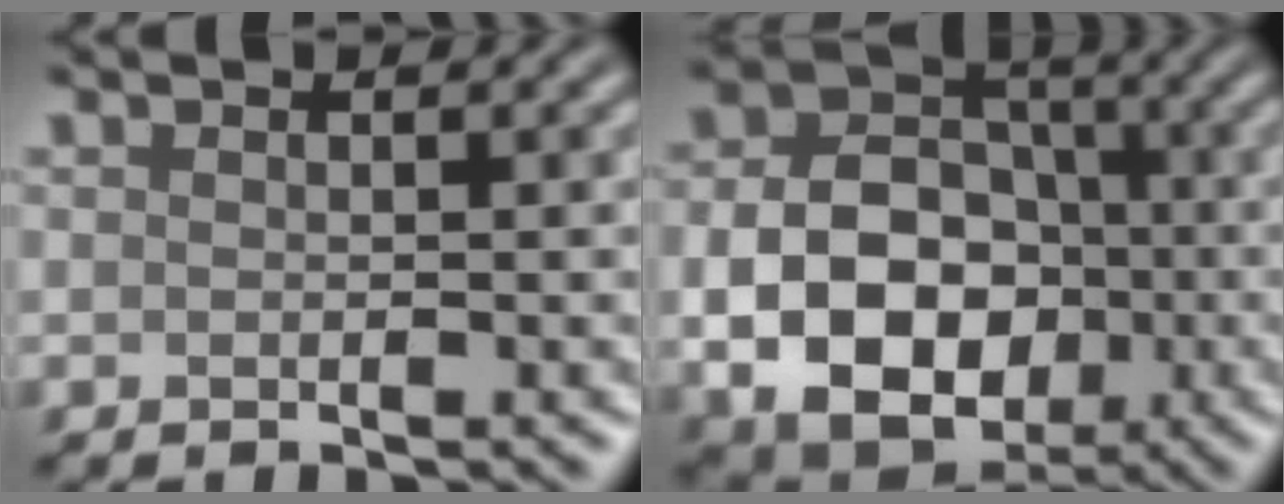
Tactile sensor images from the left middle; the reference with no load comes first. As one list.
[{"total": 10.9, "force": [-2.4, 8.1, 6.9], "torque": [-0.125, -0.019, -0.042]}]